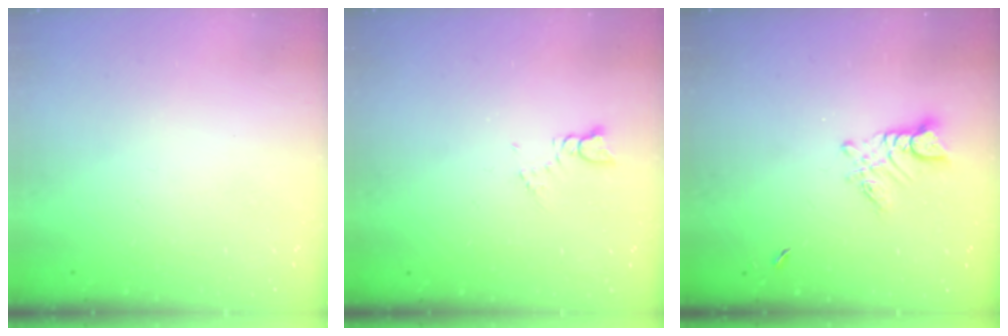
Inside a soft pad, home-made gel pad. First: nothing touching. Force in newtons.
{"total": 2.6, "press": 2.6, "slide": 0.4}
{"total": 4.7, "press": 4.6, "slide": 0.4}